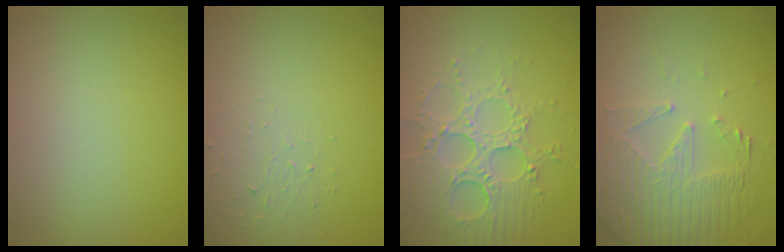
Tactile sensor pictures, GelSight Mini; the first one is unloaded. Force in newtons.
{"total": 1.3, "press": 0.6, "slide": 1.2}
{"total": 4.9, "press": 4.7, "slide": 1.4}
{"total": 4.9, "press": 3.7, "slide": 3.2}